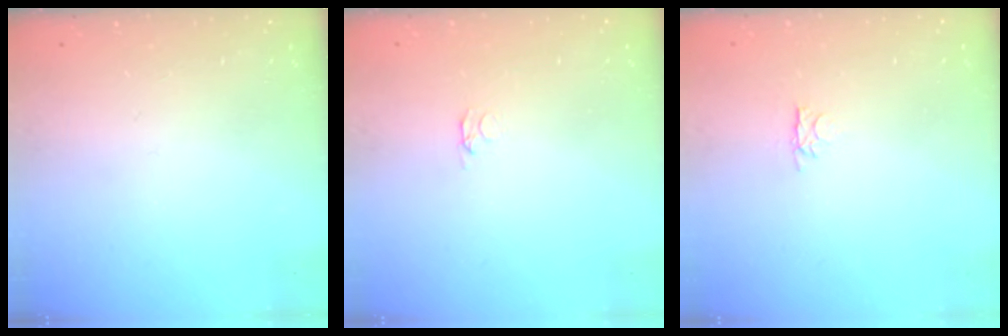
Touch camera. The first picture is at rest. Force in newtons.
{"total": 2.1, "press": 2.0, "slide": 0.3}
{"total": 2.8, "press": 2.7, "slide": 0.4}